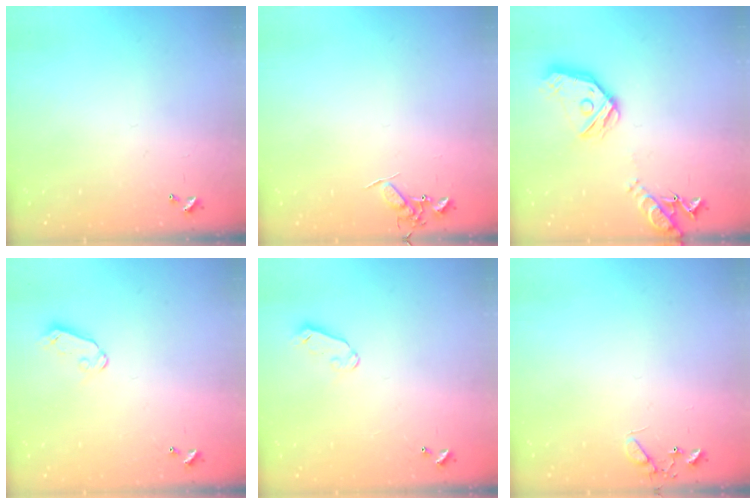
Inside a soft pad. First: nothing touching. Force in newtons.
{"total": 7.2, "press": 7.2, "slide": 0.9}
{"total": 17.4, "press": 17.3, "slide": 2.0}
{"total": 5.4, "press": 5.4, "slide": 0.5}
{"total": 5.9, "press": 5.9, "slide": 0.6}
{"total": 6.1, "press": 6.1, "slide": 0.5}